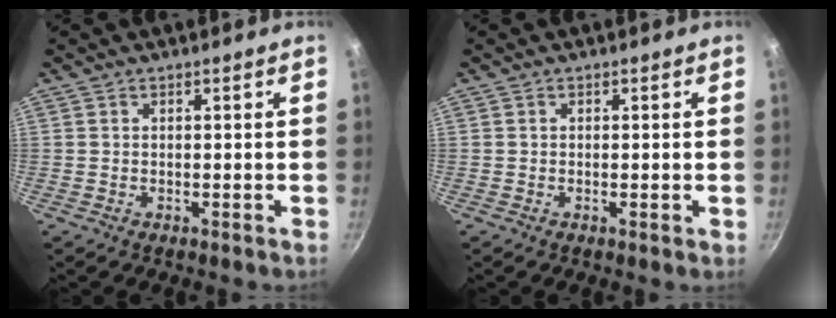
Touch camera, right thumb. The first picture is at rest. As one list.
[{"total": 0.8, "force": [-0.2, 0.1, 0.8], "torque": [-0.014, -0.001, -0.006]}]